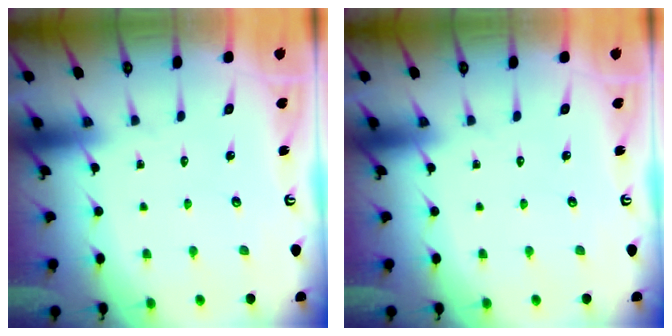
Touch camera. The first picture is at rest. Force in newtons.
{"total": 0.0}